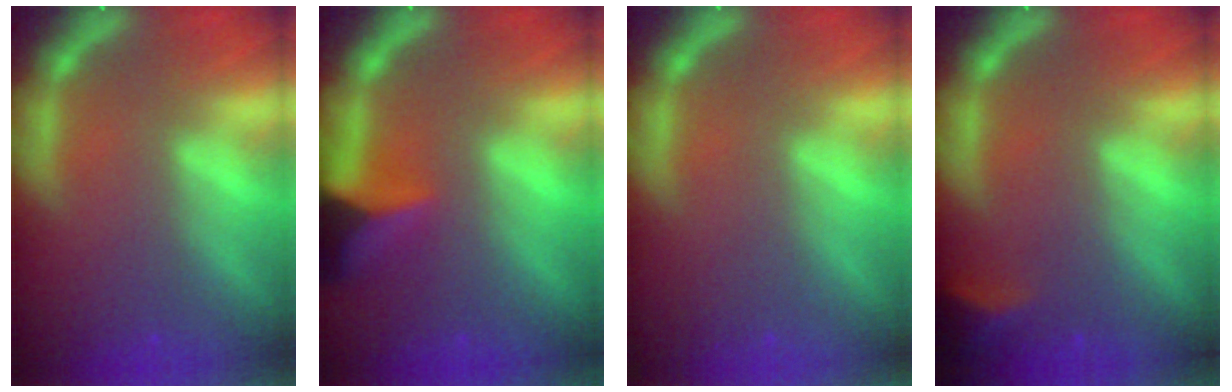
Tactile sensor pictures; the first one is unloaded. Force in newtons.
{"total": 6.0}
{"total": 0.0}
{"total": 2.9}